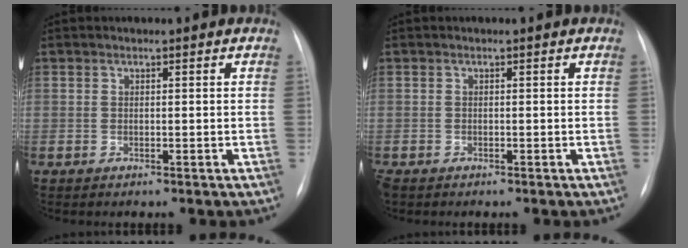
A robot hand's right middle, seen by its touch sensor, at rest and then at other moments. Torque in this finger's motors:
{"motor_torque": [0.20, -0.22, 0.00, 0.00]}